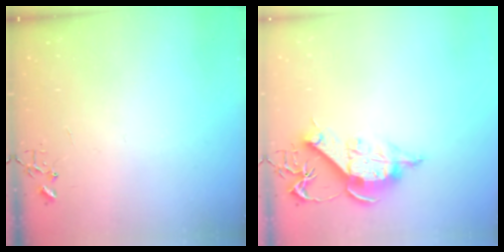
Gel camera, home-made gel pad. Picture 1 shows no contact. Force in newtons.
{"total": 11.0, "press": 11.0, "slide": 1.4}